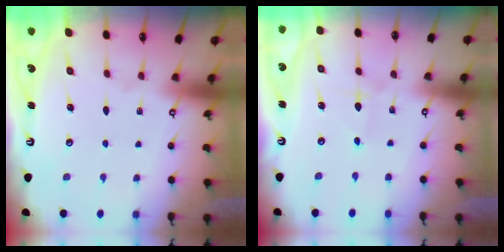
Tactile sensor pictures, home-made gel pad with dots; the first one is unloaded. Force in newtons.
{"total": 1.4, "press": 1.4, "slide": 0.2}